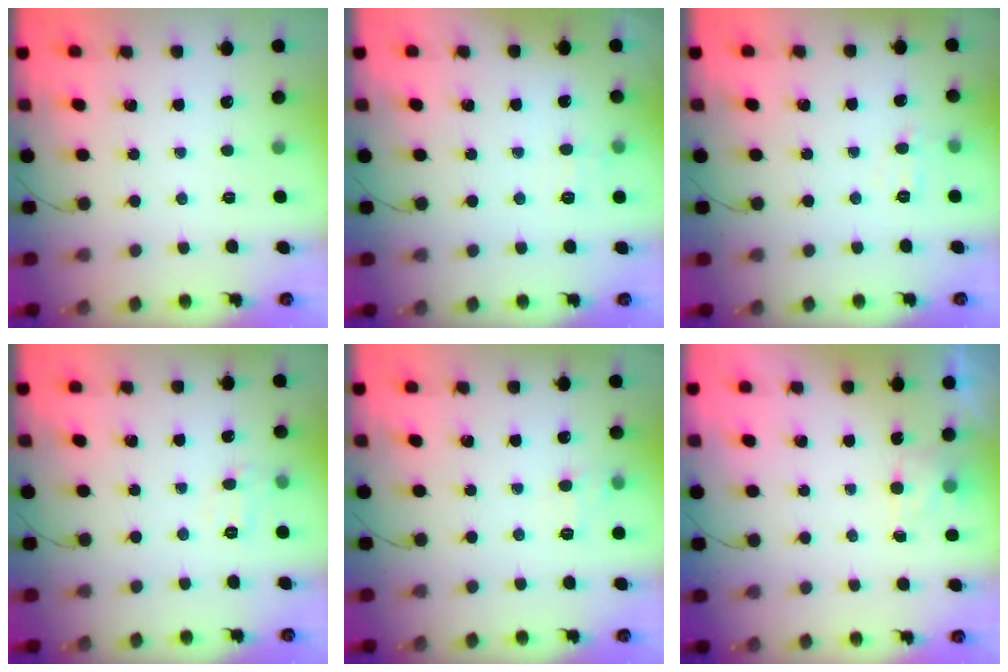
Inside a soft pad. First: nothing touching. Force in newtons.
{"total": 3.6, "press": 3.3, "slide": 1.3}
{"total": 3.8, "press": 3.6, "slide": 1.3}
{"total": 6.7, "press": 6.6, "slide": 1.5}
{"total": 8.1, "press": 7.8, "slide": 2.2}
{"total": 1.9, "press": 1.5, "slide": 1.2}